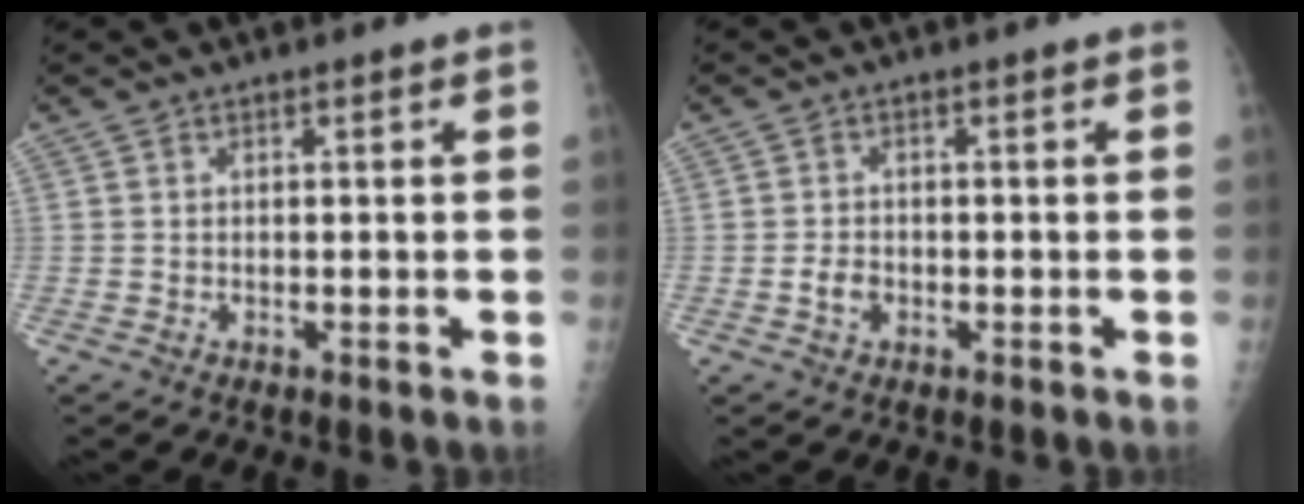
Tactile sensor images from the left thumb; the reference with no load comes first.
{"total": 2.3, "force": [-0.8, 1.7, 1.3], "torque": [-0.018, 0.005, -0.015]}